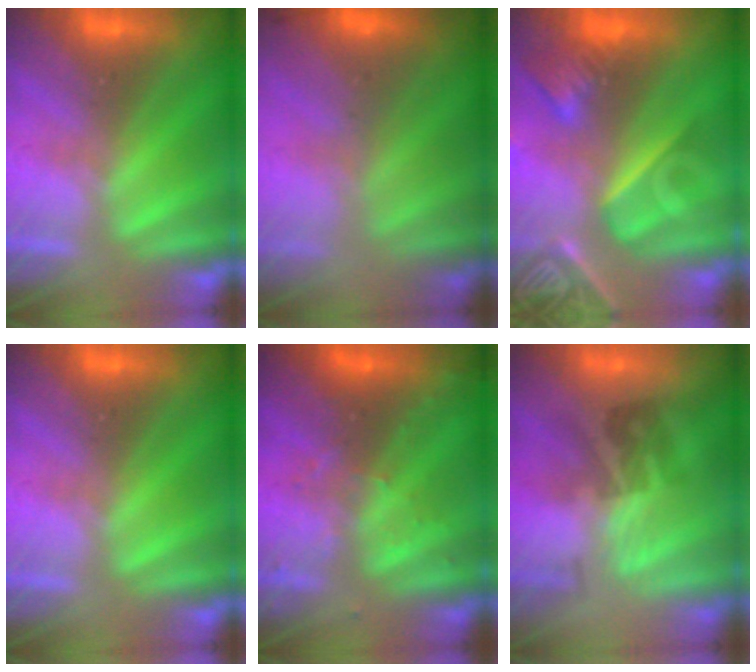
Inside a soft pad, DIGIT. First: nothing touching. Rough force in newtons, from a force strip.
{"total": 3.4}
{"total": 9.4}
{"total": 0.0}
{"total": 3.0}
{"total": 2.2}